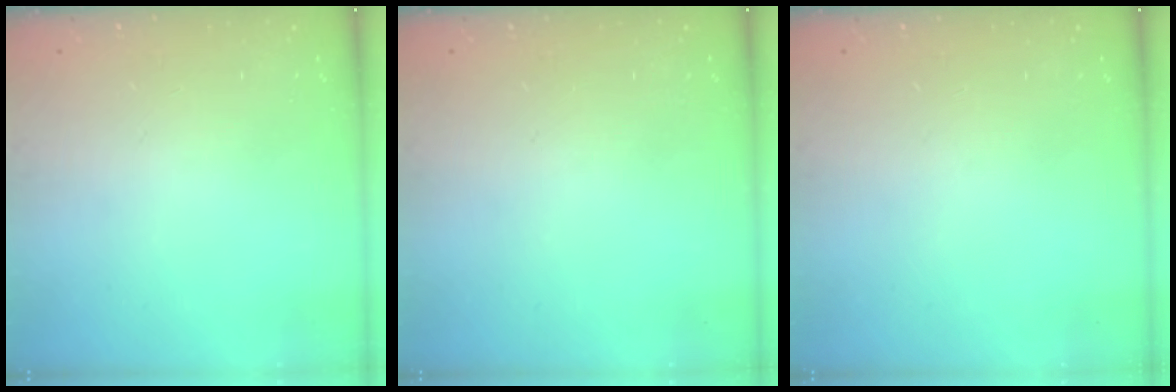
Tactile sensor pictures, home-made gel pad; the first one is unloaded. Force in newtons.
{"total": 0.0}
{"total": 0.0}